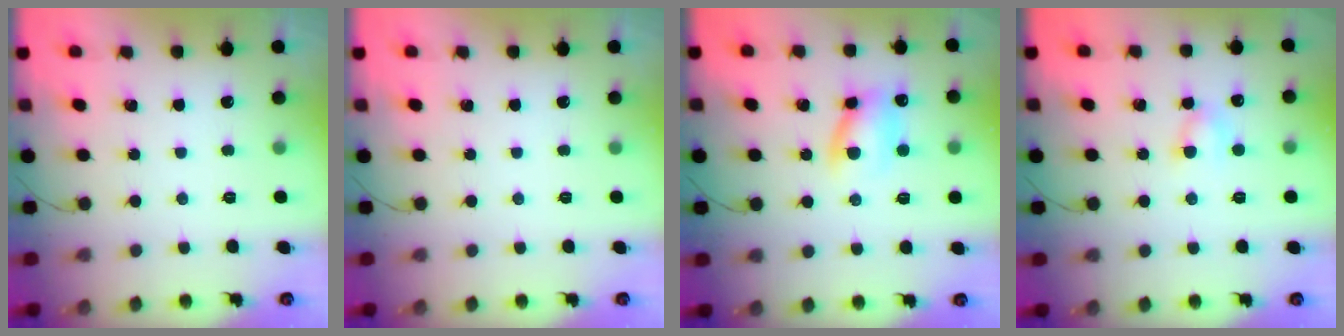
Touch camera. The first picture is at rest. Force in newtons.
{"total": 0.0}
{"total": 9.3, "press": 9.2, "slide": 1.5}
{"total": 4.3, "press": 4.2, "slide": 0.8}